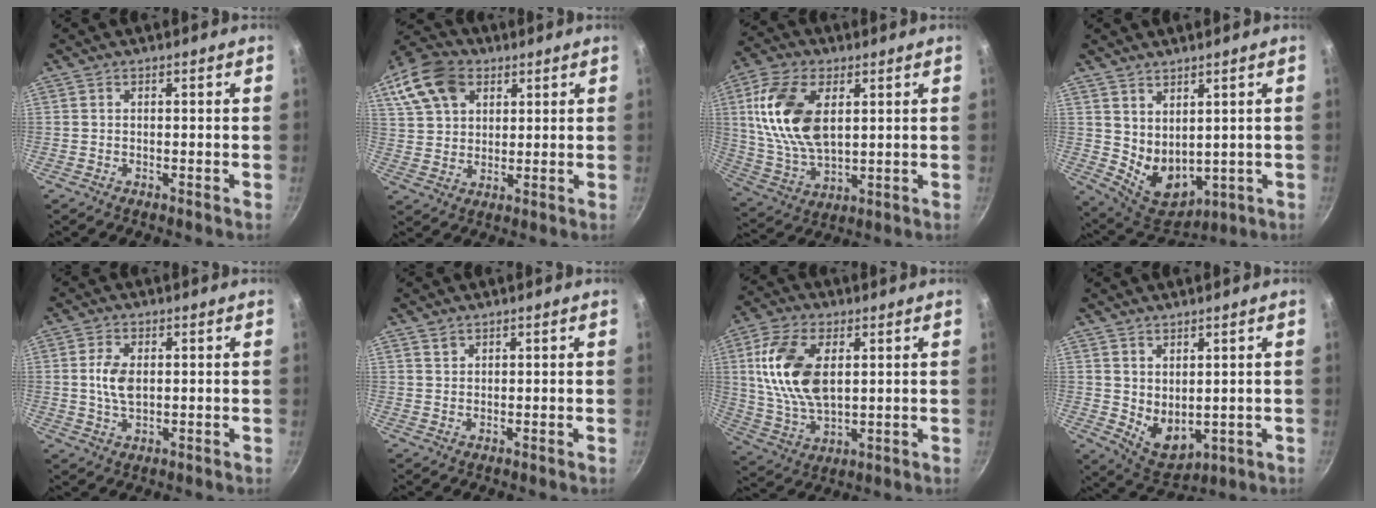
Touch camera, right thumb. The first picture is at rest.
{"total": 13.5, "force": [6.2, 9.5, 7.3], "torque": [-0.132, 0.005, 0.110]}
{"total": 16.6, "force": [4.0, 9.3, 13.1], "torque": [-0.242, -0.009, 0.085]}
{"total": 9.1, "force": [2.9, 6.0, 6.1], "torque": [-0.079, -0.037, 0.079]}
{"total": 5.4, "force": [0.6, 3.1, 4.4], "torque": [-0.082, -0.003, 0.012]}
{"total": 1.4, "force": [1.0, 0.8, 0.4], "torque": [-0.004, -0.003, 0.020]}
{"total": 15.2, "force": [3.4, 8.4, 12.2], "torque": [-0.227, -0.010, 0.071]}
{"total": 7.0, "force": [1.9, 4.5, 5.0], "torque": [-0.063, -0.028, 0.055]}